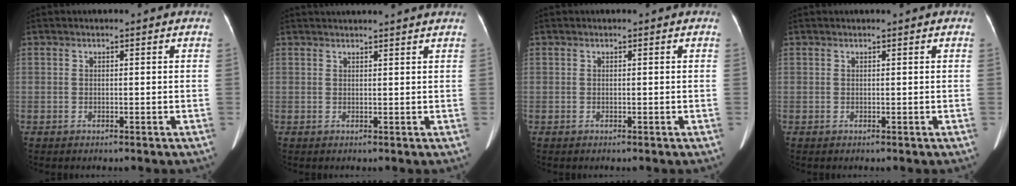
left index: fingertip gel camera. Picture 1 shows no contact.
{"total": 7.0, "force": [6.5, -0.5, 2.3], "torque": [-0.023, 0.028, 0.069]}
{"total": 0.0}
{"total": 0.0}